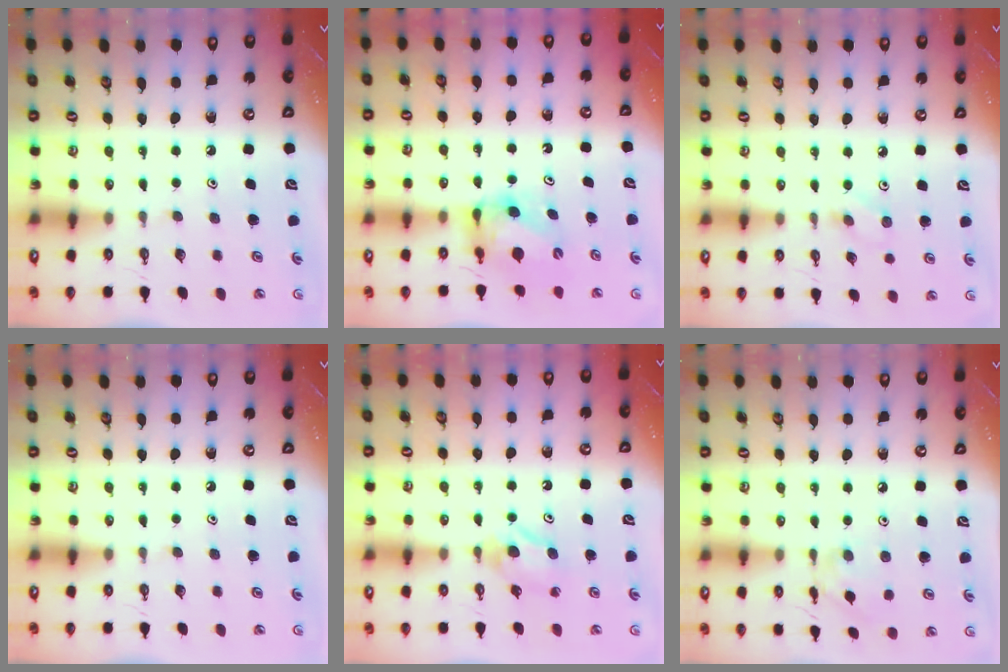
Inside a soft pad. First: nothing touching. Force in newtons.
{"total": 6.6, "press": 6.6, "slide": 0.5}
{"total": 3.7, "press": 3.7, "slide": 0.5}
{"total": 0.0}
{"total": 6.7, "press": 6.7, "slide": 0.4}
{"total": 2.7, "press": 2.7, "slide": 0.2}